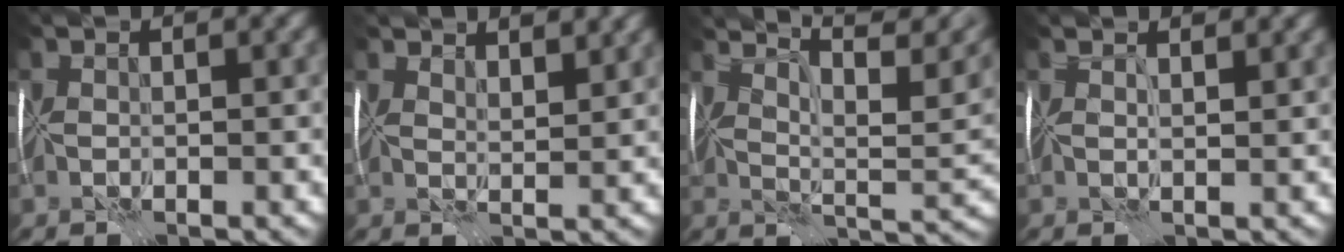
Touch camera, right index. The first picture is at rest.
{"total": 4.5, "force": [3.7, 1.4, 2.1], "torque": [-0.025, 0.008, 0.045]}
{"total": 11.6, "force": [7.6, 3.2, 8.1], "torque": [-0.119, 0.029, 0.101]}
{"total": 3.2, "force": [2.3, 1.0, 1.9], "torque": [-0.019, 0.015, 0.011]}